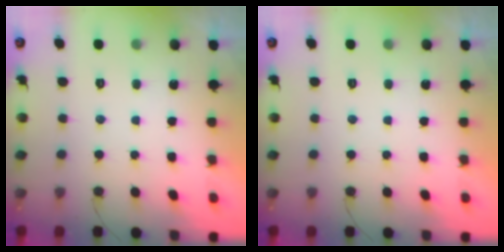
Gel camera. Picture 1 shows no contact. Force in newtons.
{"total": 0.0}